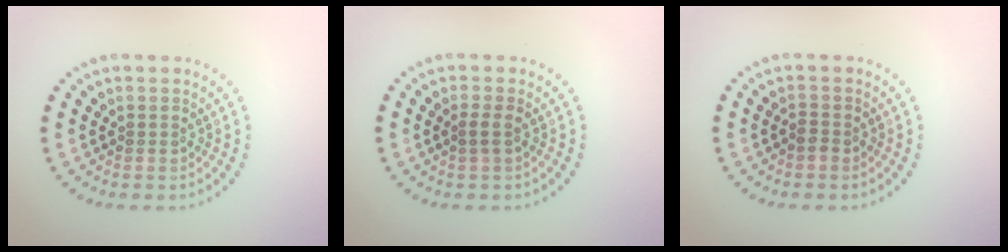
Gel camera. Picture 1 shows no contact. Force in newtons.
{"total": 1.0, "press": 0.9, "slide": 0.4}
{"total": 0.9, "press": 0.8, "slide": 0.4}